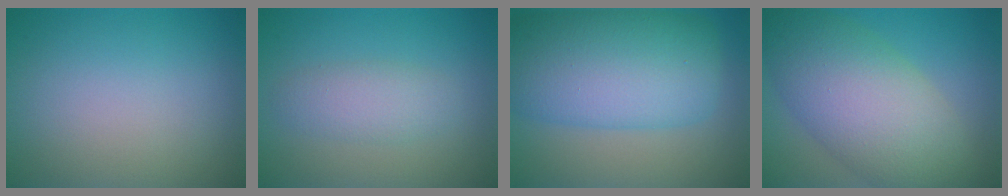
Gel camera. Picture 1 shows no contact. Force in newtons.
{"total": 2.7, "press": 2.7, "slide": 0.1}
{"total": 11.1, "press": 11.1, "slide": 0.1}
{"total": 10.3, "press": 10.2, "slide": 0.8}